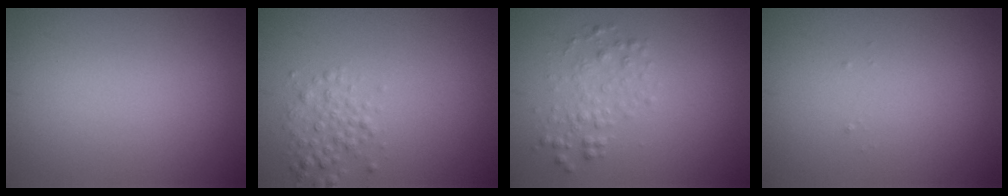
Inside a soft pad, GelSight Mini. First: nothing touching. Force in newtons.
{"total": 2.1, "press": 2.1, "slide": 0.0}
{"total": 2.0, "press": 2.0, "slide": 0.0}
{"total": 0.0}